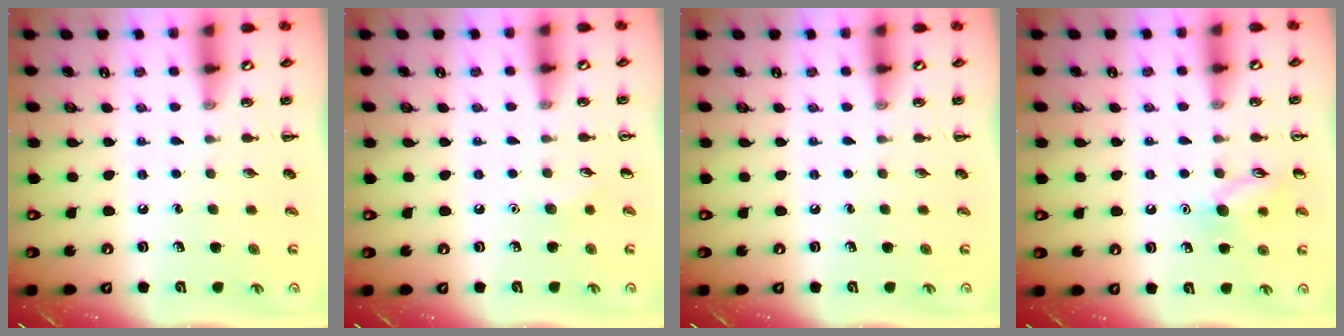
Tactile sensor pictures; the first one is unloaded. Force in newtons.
{"total": 3.9, "press": 3.8, "slide": 1.0}
{"total": 0.0}
{"total": 9.2, "press": 9.2, "slide": 0.8}